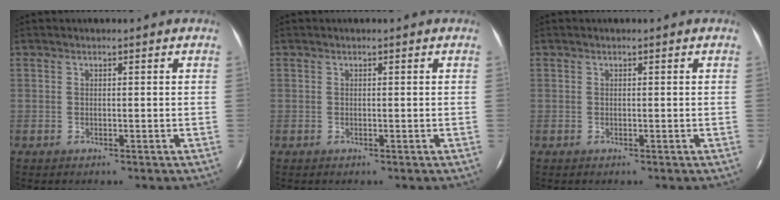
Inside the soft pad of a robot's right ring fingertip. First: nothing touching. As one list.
[{"total": 0.0}, {"total": 0.0}]